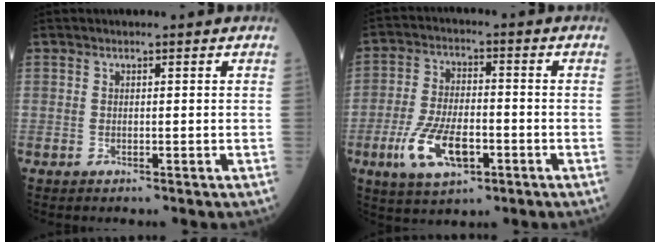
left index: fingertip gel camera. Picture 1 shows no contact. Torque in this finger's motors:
{"motor_torque": [1.30, 0.84, 0.64, 0.10]}